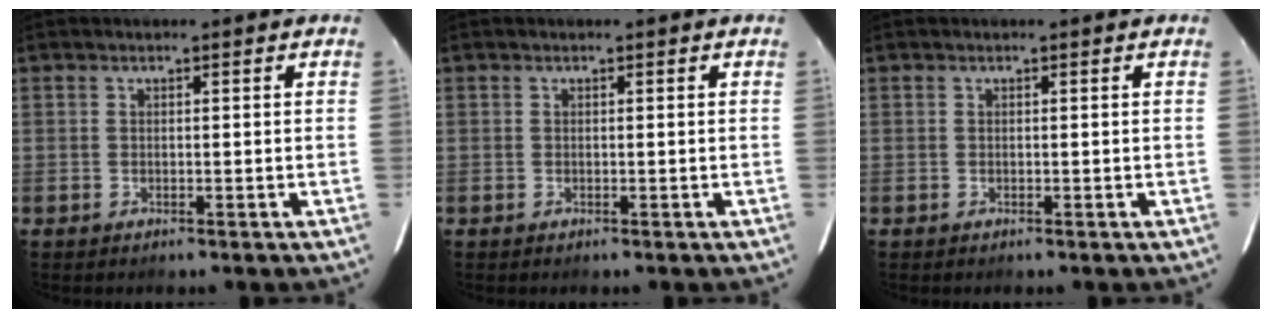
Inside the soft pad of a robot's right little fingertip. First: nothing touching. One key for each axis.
{"total": 0.0}
{"total": 0.0}